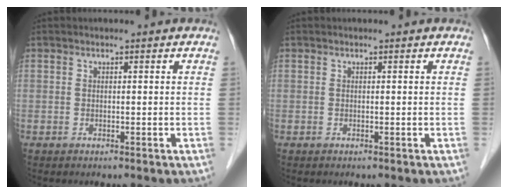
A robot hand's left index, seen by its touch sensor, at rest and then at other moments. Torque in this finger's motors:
{"motor_torque": [-0.01, 0.01, 0.00, 0.00]}